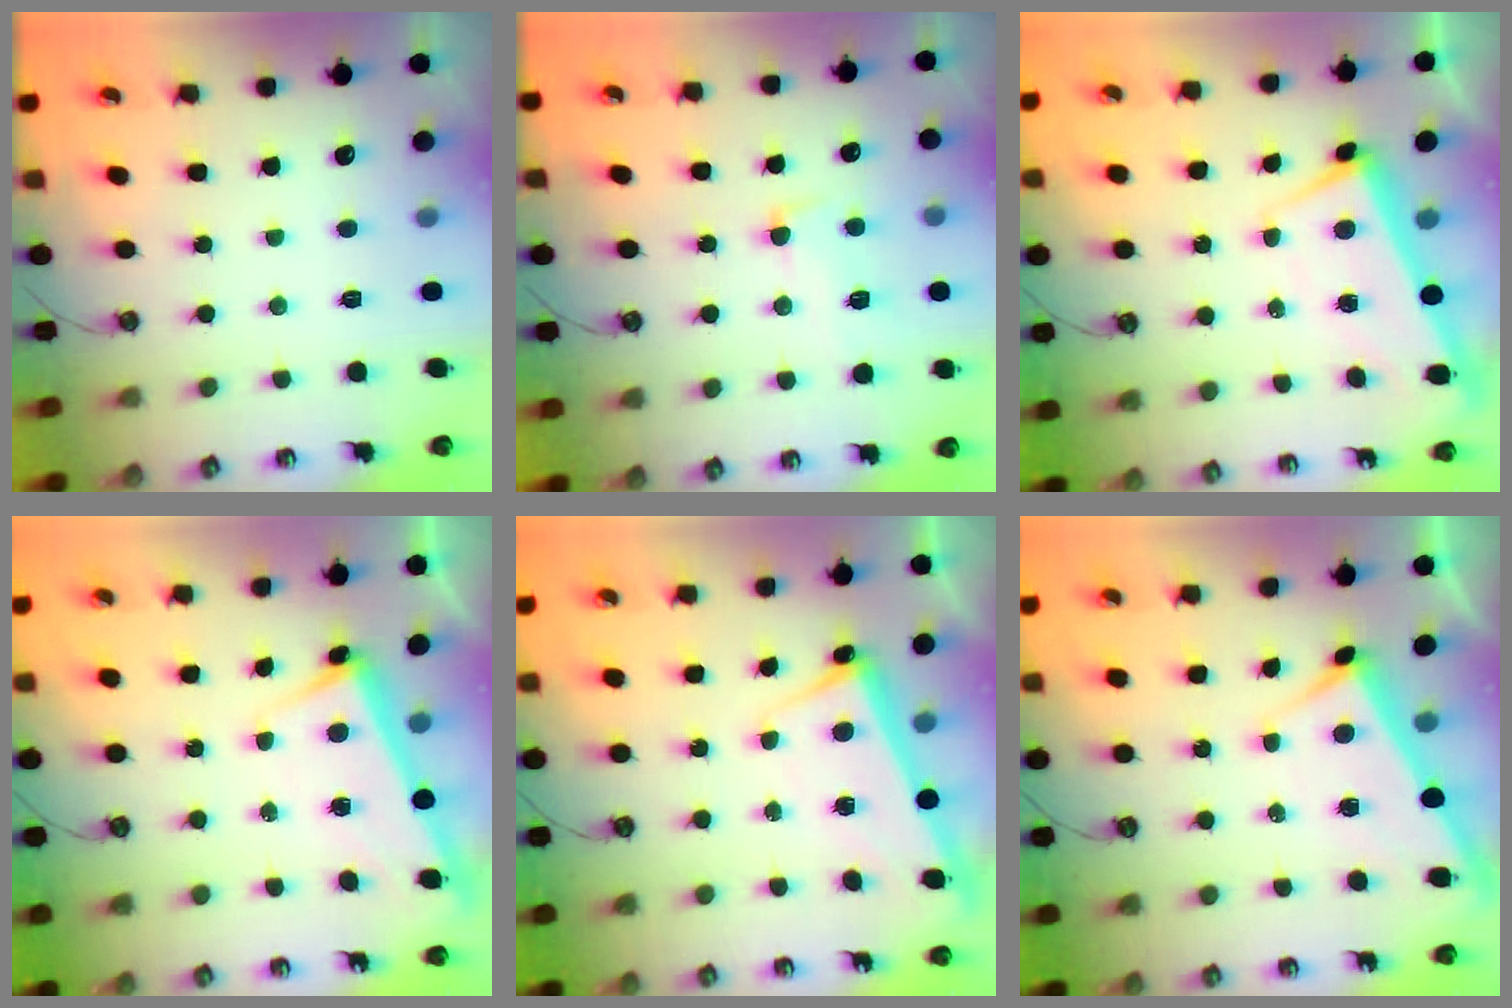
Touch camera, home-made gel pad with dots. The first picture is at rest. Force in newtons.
{"total": 2.3, "press": 1.9, "slide": 1.2}
{"total": 1.8, "press": 0.8, "slide": 1.6}
{"total": 2.7, "press": 2.7, "slide": 0.7}
{"total": 2.6, "press": 2.4, "slide": 0.9}
{"total": 3.1, "press": 3.1, "slide": 0.0}